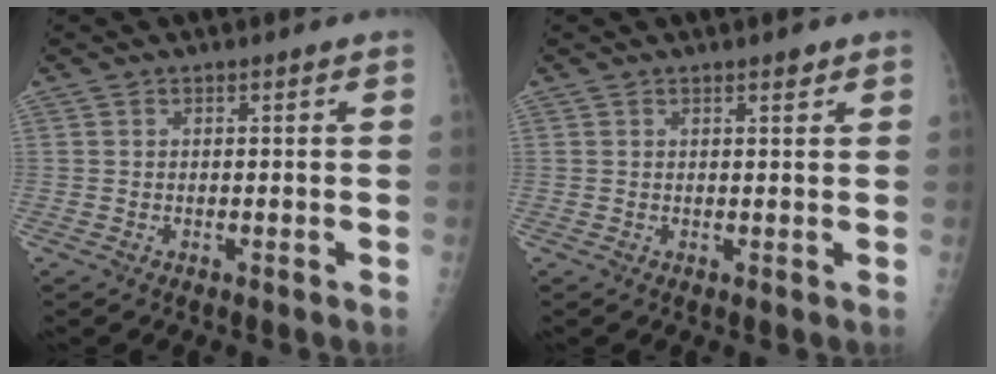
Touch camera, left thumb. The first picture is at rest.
{"total": 1.3, "force": [0.9, 0.4, 0.8], "torque": [-0.008, -0.005, 0.014]}